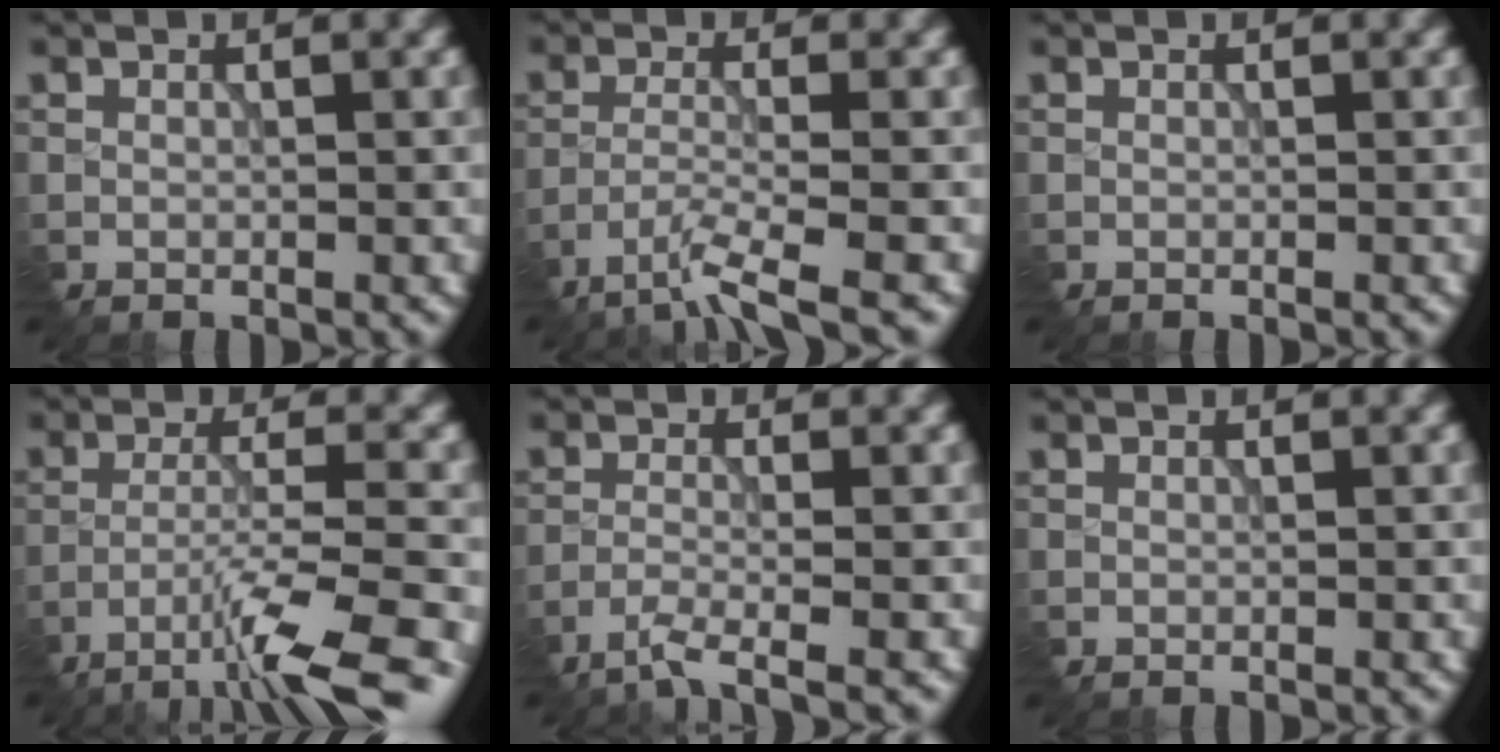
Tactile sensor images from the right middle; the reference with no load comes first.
{"total": 4.4, "force": [-3.1, 0.4, 3.0], "torque": [-0.055, -0.005, -0.068]}
{"total": 0.0}
{"total": 7.0, "force": [-4.8, 0.6, 5.0], "torque": [-0.085, -0.001, -0.086]}
{"total": 3.3, "force": [-2.5, 0.5, 2.2], "torque": [-0.040, -0.001, -0.065]}
{"total": 0.0}